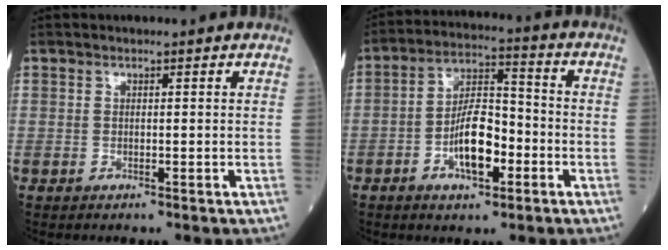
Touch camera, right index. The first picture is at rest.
{"total": 9.3, "force": [-3.4, 3.6, 7.9], "torque": [-0.155, 0.013, -0.061]}